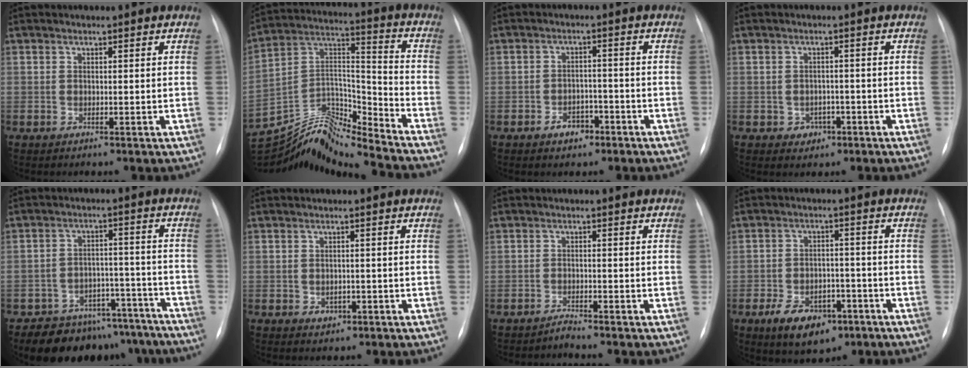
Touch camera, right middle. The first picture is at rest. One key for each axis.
{"total": 18.8, "fx": -18.2, "fy": 0.7, "fz": 4.6, "tx": -0.085, "ty": 0.059, "tz": -0.310}
{"total": 3.7, "fx": -2.3, "fy": 2.3, "fz": 1.8, "tx": -0.026, "ty": 0.007, "tz": -0.030}
{"total": 2.6, "fx": -1.2, "fy": 2.2, "fz": 0.8, "tx": -0.006, "ty": 0.007, "tz": -0.009}
{"total": 15.2, "fx": -13.0, "fy": 7.2, "fz": 3.2, "tx": -0.022, "ty": 0.041, "tz": -0.165}
{"total": 1.8, "fx": -0.7, "fy": 1.4, "fz": 0.8, "tx": -0.011, "ty": 0.001, "tz": -0.002}
{"total": 1.3, "fx": -1.3, "fy": -0.4, "fz": -0.1, "tx": 0.008, "ty": -0.005, "tz": -0.020}
{"total": 9.0, "fx": -5.0, "fy": 5.2, "fz": 5.5, "tx": -0.093, "ty": 0.001, "tz": -0.070}